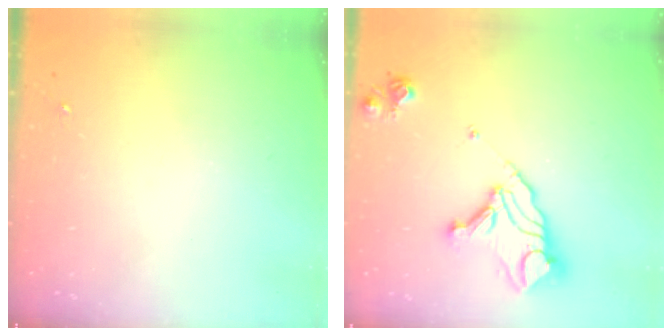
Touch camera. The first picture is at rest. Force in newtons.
{"total": 14.9, "press": 14.8, "slide": 1.5}